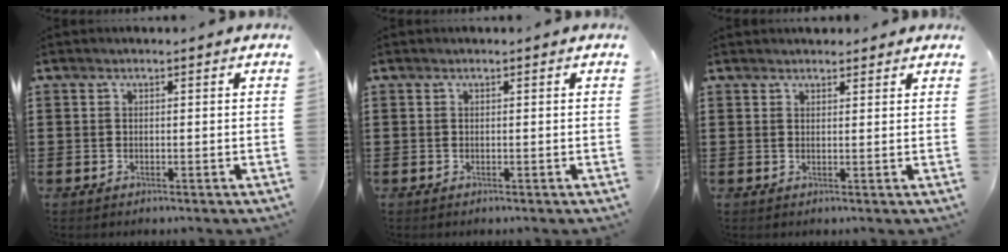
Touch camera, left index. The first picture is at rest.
{"total": 0.0}
{"total": 1.6, "force": [1.5, 0.4, 0.1], "torque": [-0.006, 0.004, 0.030]}